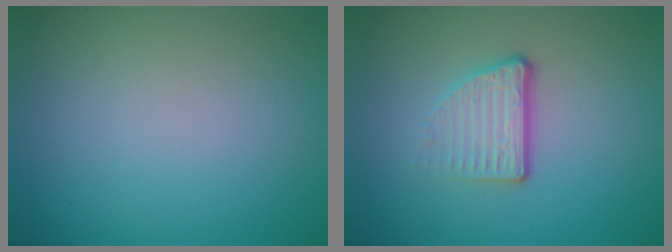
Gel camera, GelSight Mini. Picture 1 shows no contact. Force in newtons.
{"total": 3.4, "press": 2.2, "slide": 2.7}